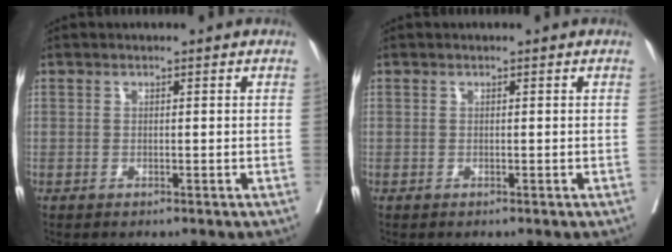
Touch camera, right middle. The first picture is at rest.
{"total": 0.0}